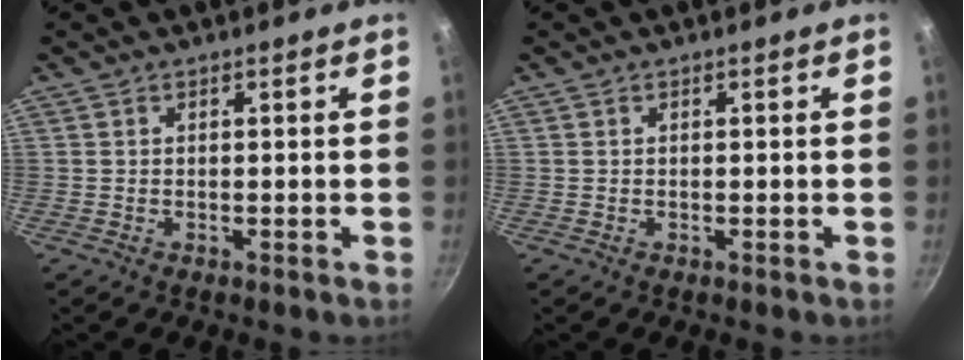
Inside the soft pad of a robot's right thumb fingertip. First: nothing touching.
{"total": 0.0}